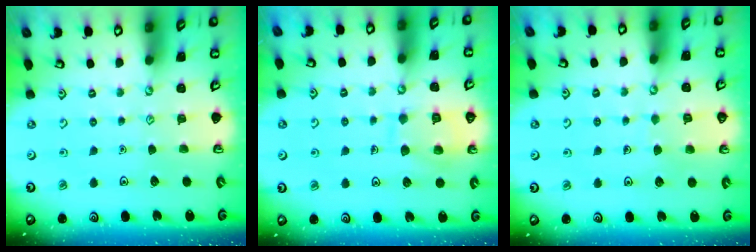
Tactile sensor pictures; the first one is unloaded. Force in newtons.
{"total": 10.5, "press": 10.4, "slide": 0.9}
{"total": 4.6, "press": 4.6, "slide": 0.4}